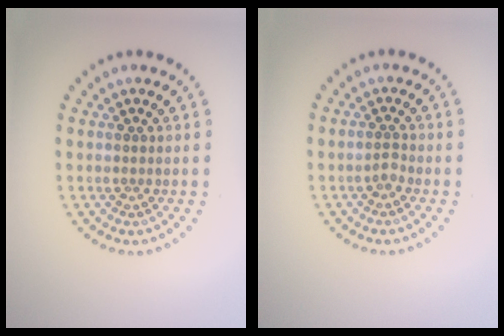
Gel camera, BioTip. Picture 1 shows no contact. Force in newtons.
{"total": 0.9, "press": 0.7, "slide": 0.6}